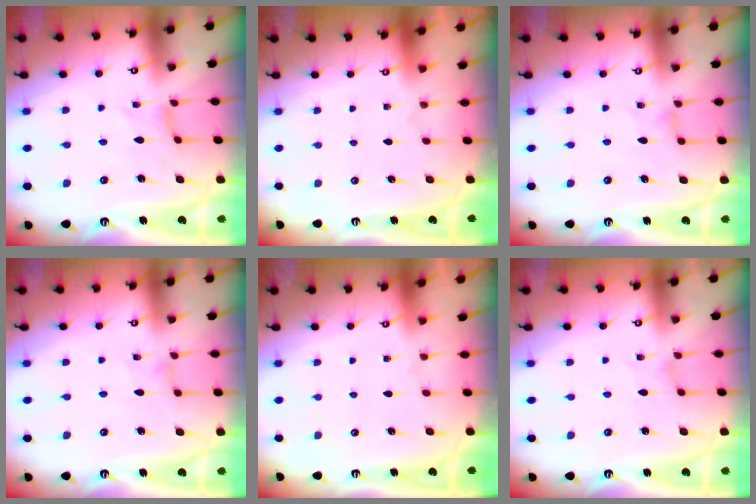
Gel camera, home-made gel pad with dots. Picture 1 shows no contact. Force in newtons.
{"total": 0.0}
{"total": 1.0, "press": 1.0, "slide": 0.3}
{"total": 0.0}
{"total": 0.0}
{"total": 0.0}